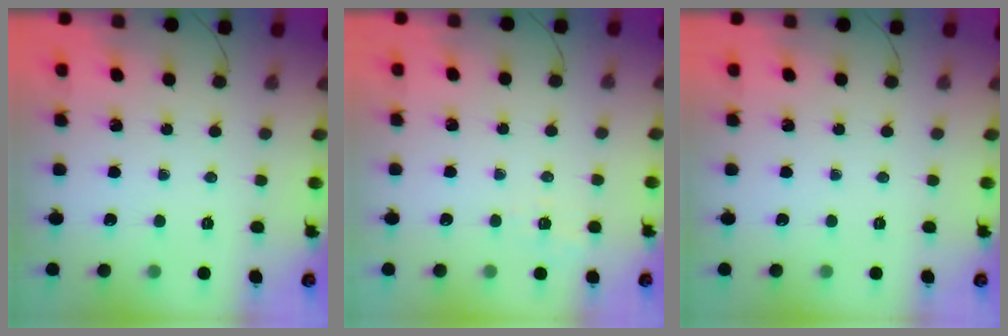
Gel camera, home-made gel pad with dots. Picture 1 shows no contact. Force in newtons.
{"total": 1.8, "press": 0.4, "slide": 1.8}
{"total": 0.0}